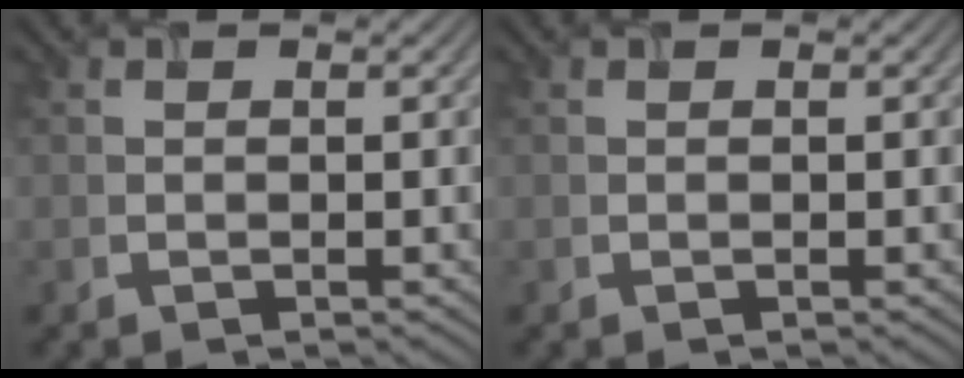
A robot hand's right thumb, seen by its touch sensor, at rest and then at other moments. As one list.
[{"total": 0.0}]